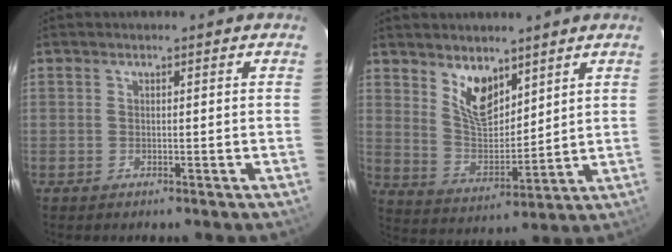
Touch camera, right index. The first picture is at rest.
{"total": 9.3, "force": [6.1, 4.5, 5.4], "torque": [-0.092, -0.002, 0.124]}